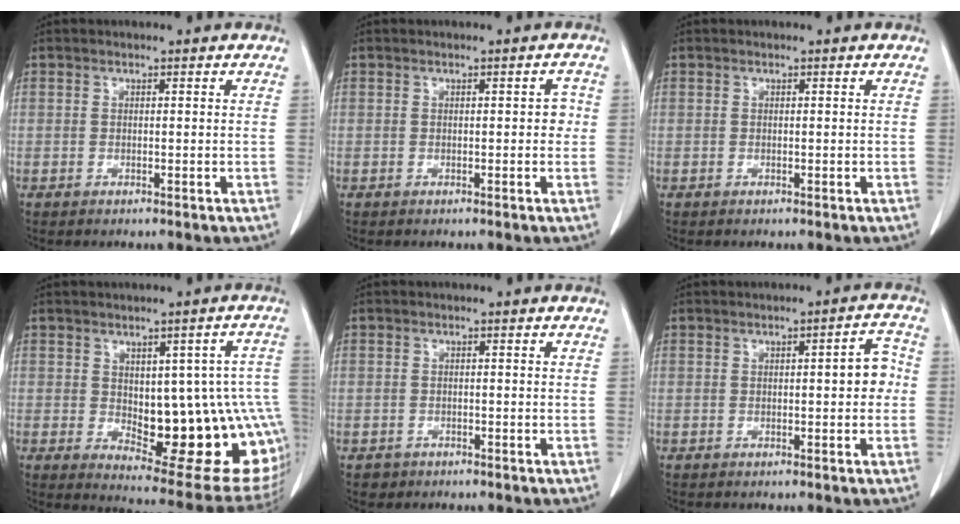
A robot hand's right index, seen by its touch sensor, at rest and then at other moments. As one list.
[{"total": 1.6, "force": [-0.1, 0.9, 1.3], "torque": [-0.008, 0.010, -0.002]}, {"total": 0.0}, {"total": 19.8, "force": [-2.0, 6.9, 18.5], "torque": [-0.162, 0.016, 0.005]}, {"total": 1.5, "force": [-0.9, 1.2, -0.1], "torque": [-0.005, 0.005, -0.015]}, {"total": 3.9, "force": [-0.1, 1.1, 3.7], "torque": [-0.041, 0.013, -0.005]}]